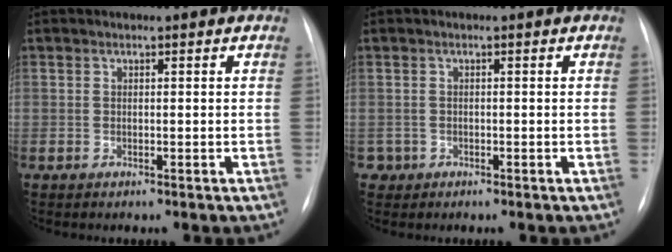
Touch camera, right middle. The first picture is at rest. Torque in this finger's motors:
{"motor_torque": [0.30, -0.38, -0.06, -0.01]}